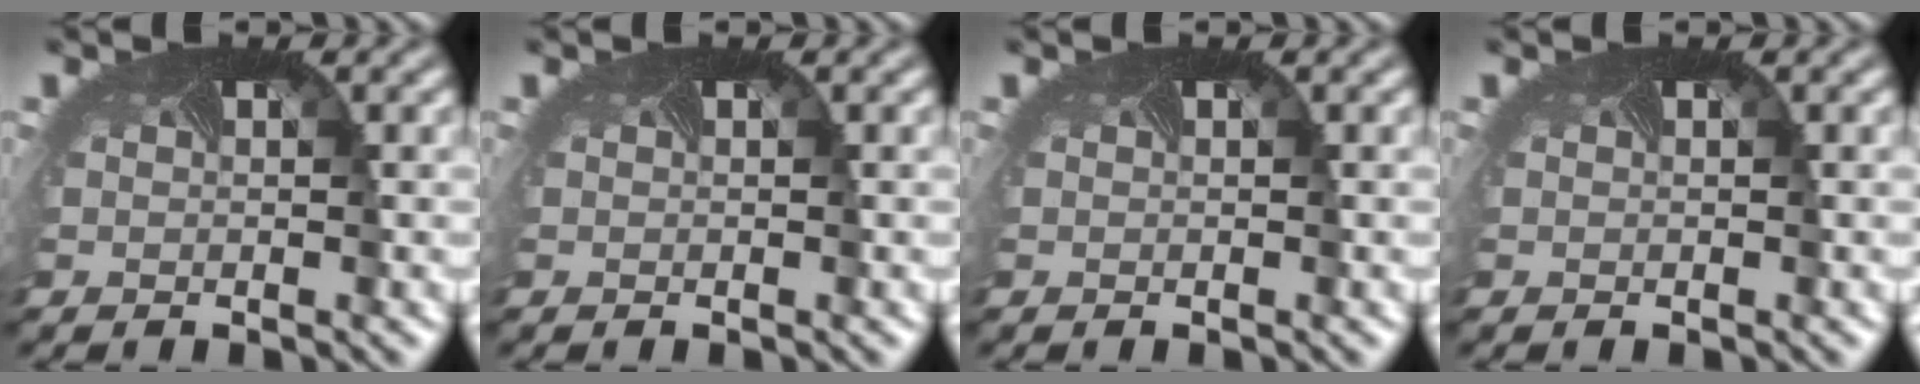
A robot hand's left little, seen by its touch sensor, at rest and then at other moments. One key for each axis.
{"total": 0.0}
{"total": 0.0}
{"total": 0.0}